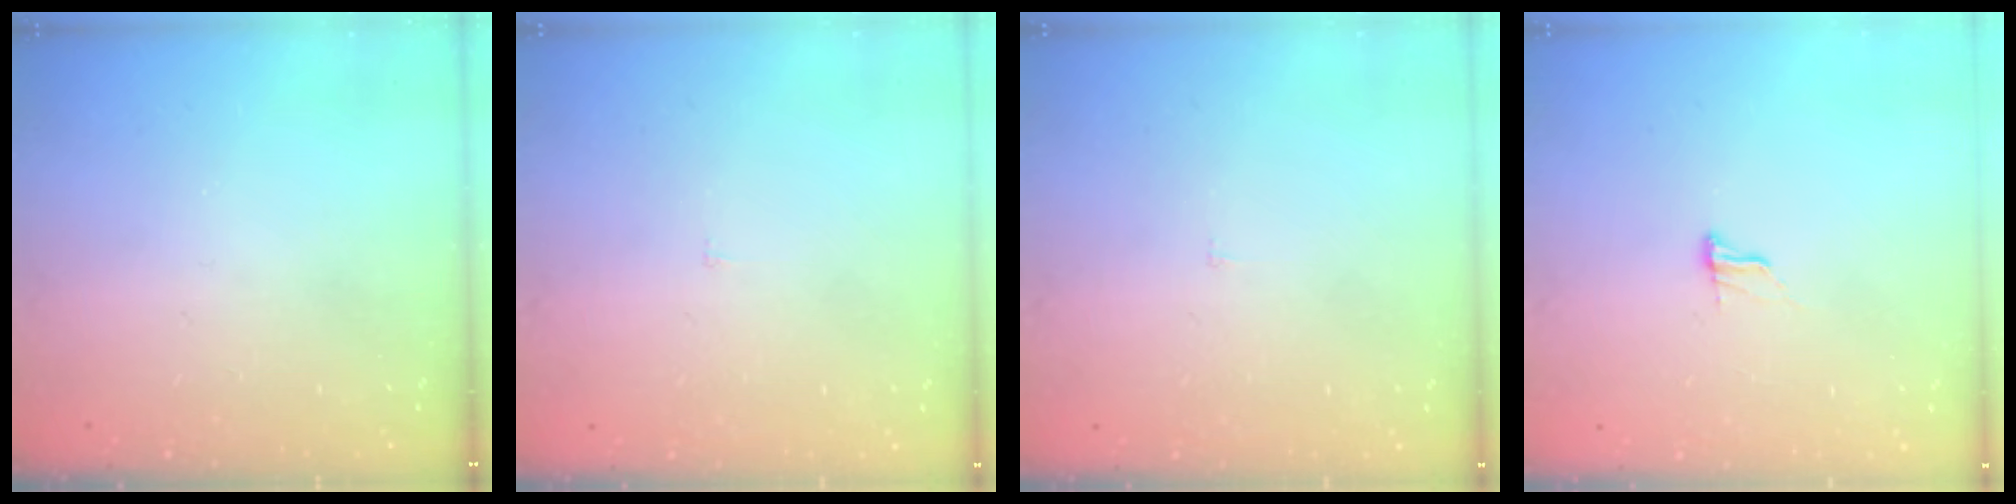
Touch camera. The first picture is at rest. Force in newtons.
{"total": 1.8, "press": 1.8, "slide": 0.1}
{"total": 1.8, "press": 1.8, "slide": 0.1}
{"total": 7.4, "press": 7.4, "slide": 0.8}